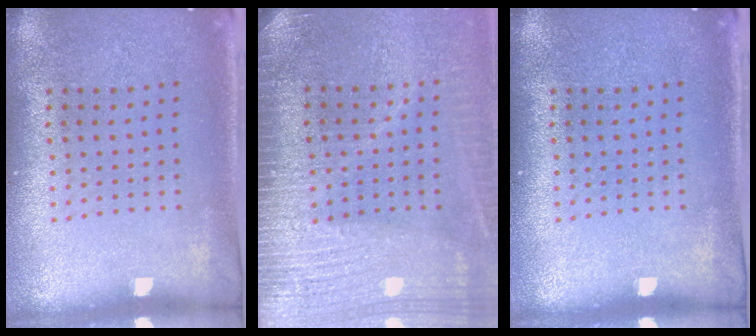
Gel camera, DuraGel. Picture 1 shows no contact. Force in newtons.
{"total": 3.5, "press": 3.1, "slide": 1.7}
{"total": 0.0}